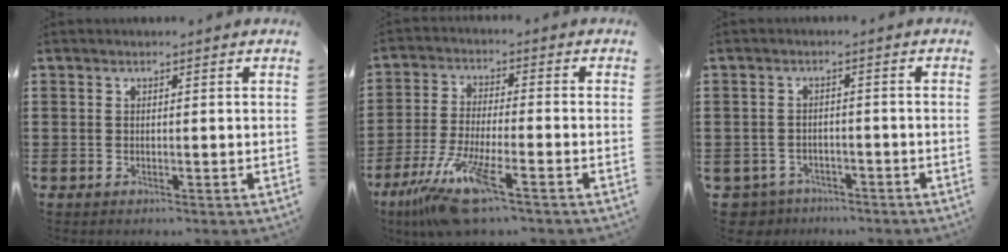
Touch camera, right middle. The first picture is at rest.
{"total": 10.2, "force": [-7.3, 0.8, 7.1], "torque": [-0.150, -0.014, -0.143]}
{"total": 3.0, "force": [-2.9, 0.7, -0.2], "torque": [-0.015, -0.006, -0.066]}